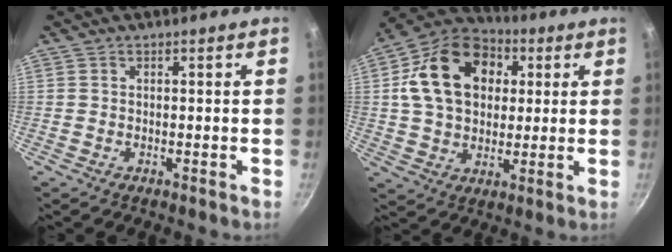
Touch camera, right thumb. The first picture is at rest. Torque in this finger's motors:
{"motor_torque": [0.28, 3.10, 1.62, 0.20, 0.27]}